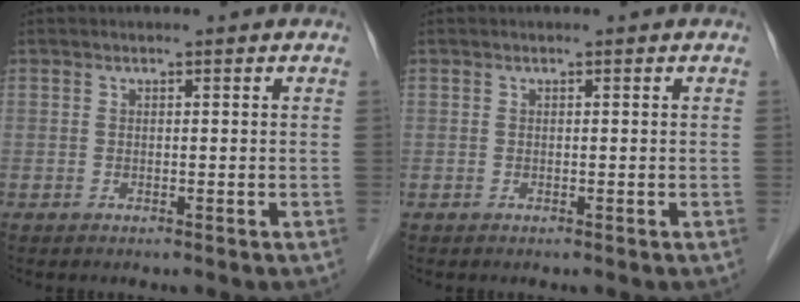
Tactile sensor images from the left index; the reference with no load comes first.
{"total": 0.0}